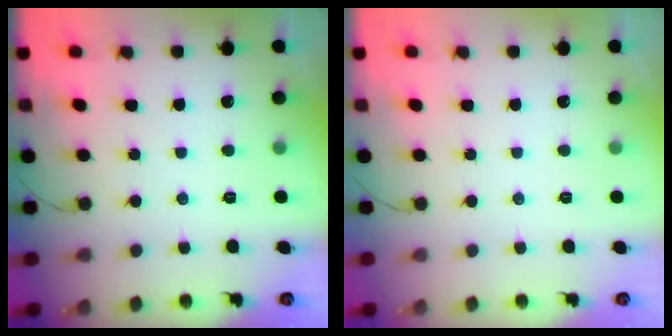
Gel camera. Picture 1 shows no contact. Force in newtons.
{"total": 0.0}